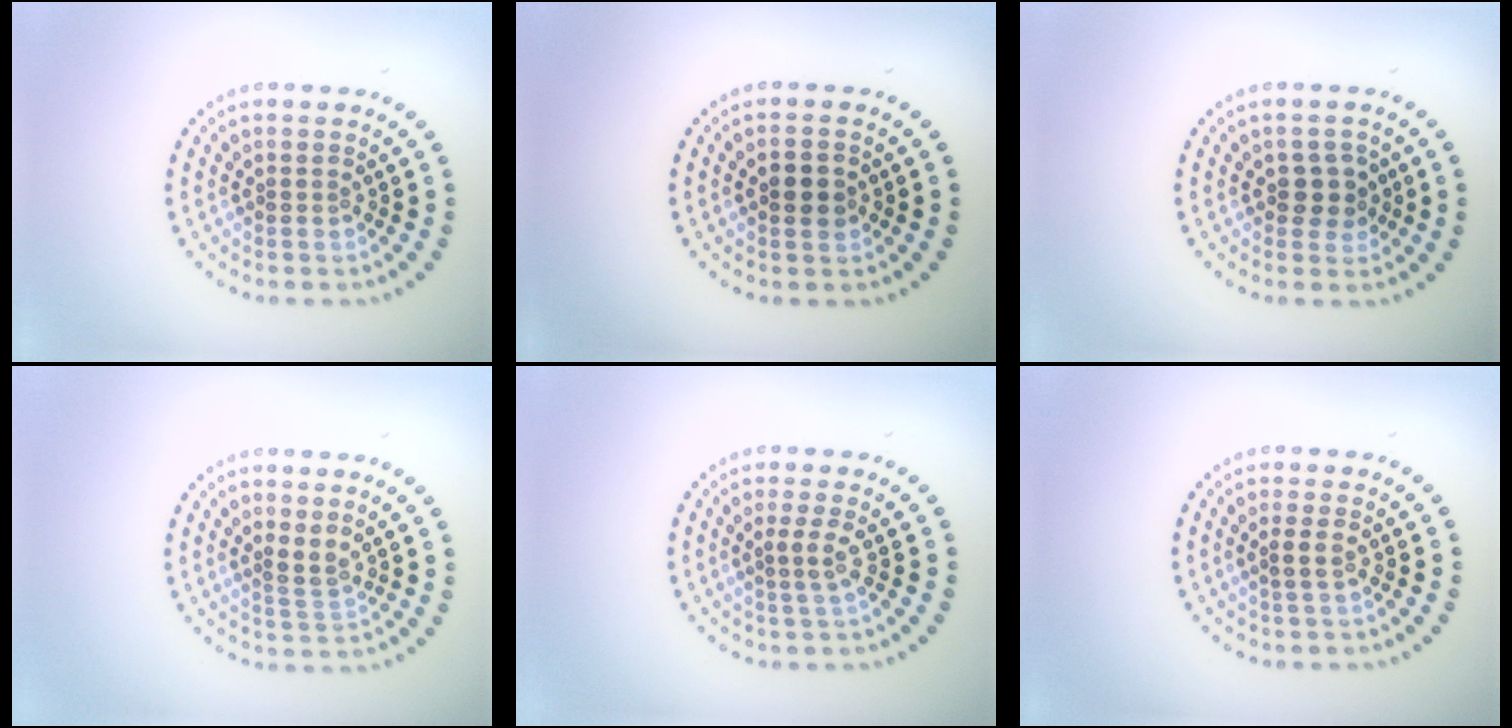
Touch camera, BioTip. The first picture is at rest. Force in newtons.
{"total": 2.2, "press": 2.2, "slide": 0.1}
{"total": 2.4, "press": 2.2, "slide": 0.8}
{"total": 1.6, "press": 1.0, "slide": 1.2}
{"total": 1.7, "press": 1.1, "slide": 1.3}
{"total": 1.1, "press": 0.9, "slide": 0.5}